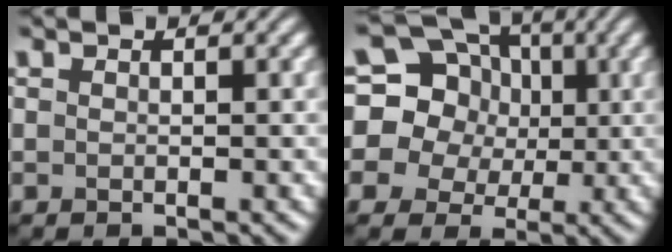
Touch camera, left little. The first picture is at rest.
{"total": 15.8, "force": [4.3, 14.1, 5.8], "torque": [-0.146, 0.044, 0.055]}